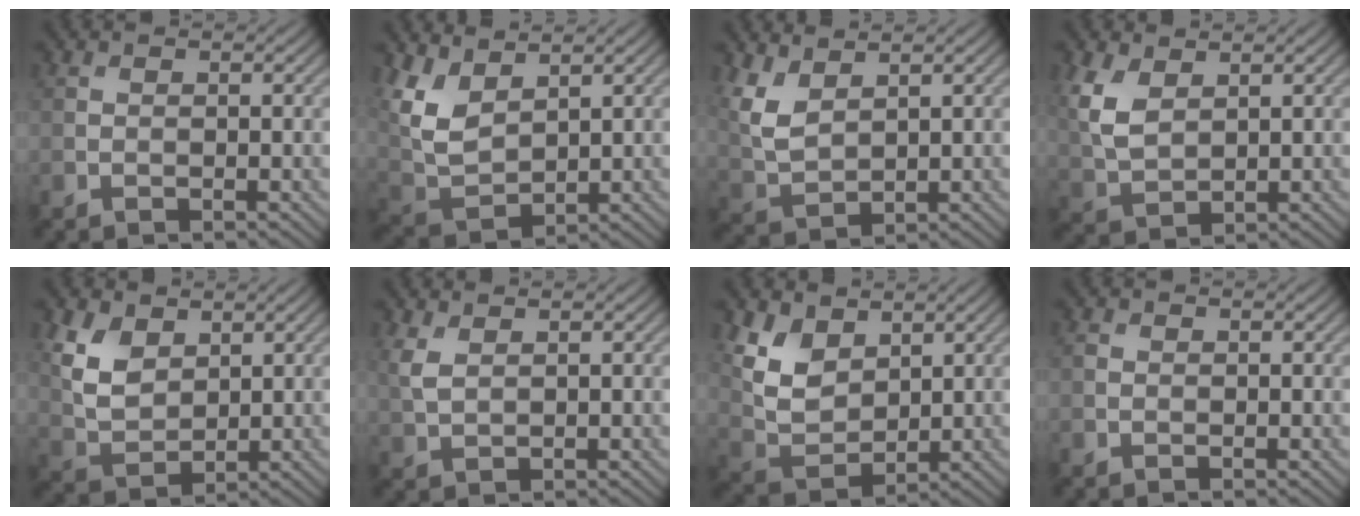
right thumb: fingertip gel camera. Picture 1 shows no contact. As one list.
[{"total": 7.5, "force": [3.8, 4.0, 5.1], "torque": [-0.134, -0.002, 0.082]}, {"total": 5.6, "force": [3.1, 2.8, 3.7], "torque": [-0.101, 0.000, 0.067]}, {"total": 5.9, "force": [2.5, 3.4, 4.1], "torque": [-0.112, 0.003, 0.054]}, {"total": 6.8, "force": [3.1, 4.3, 4.3], "torque": [-0.114, -0.003, 0.065]}, {"total": 2.8, "force": [1.3, 1.4, 2.0], "torque": [-0.061, 0.002, 0.031]}, {"total": 7.5, "force": [3.8, 4.6, 4.5], "torque": [-0.114, -0.008, 0.076]}, {"total": 0.5, "force": [0.0, 0.5, 0.2], "torque": [-0.003, -0.002, -0.003]}]